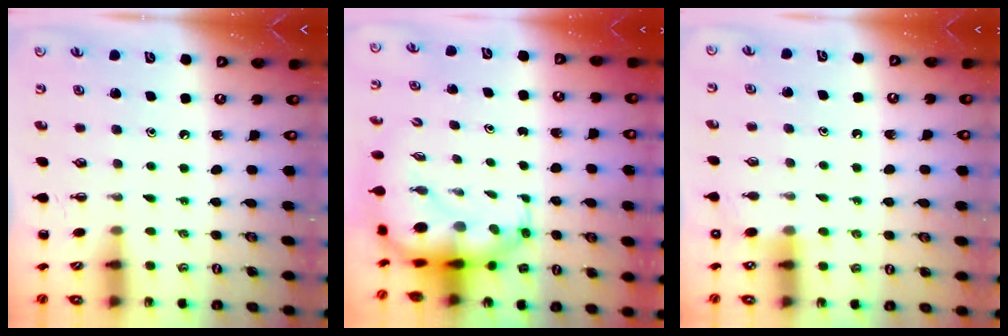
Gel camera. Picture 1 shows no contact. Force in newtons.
{"total": 7.5, "press": 7.2, "slide": 2.1}
{"total": 5.6, "press": 5.4, "slide": 1.6}